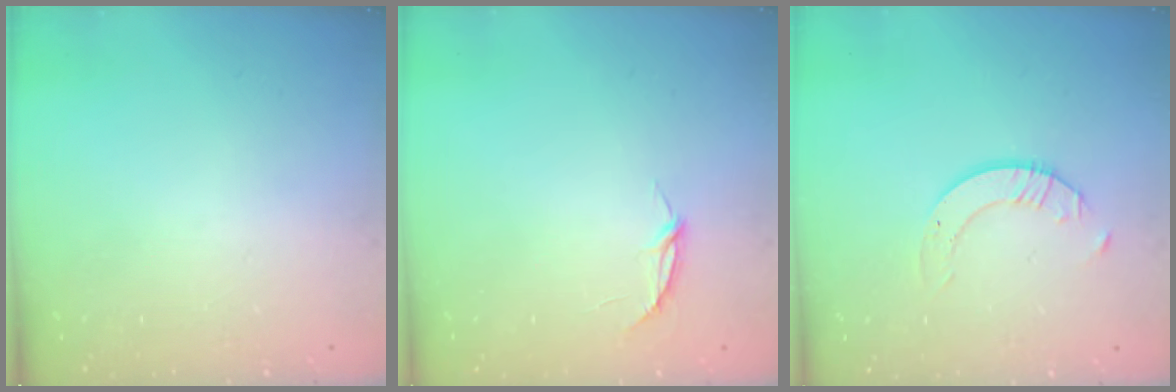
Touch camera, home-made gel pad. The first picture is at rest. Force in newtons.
{"total": 3.3, "press": 3.3, "slide": 0.3}
{"total": 2.0, "press": 2.0, "slide": 0.2}